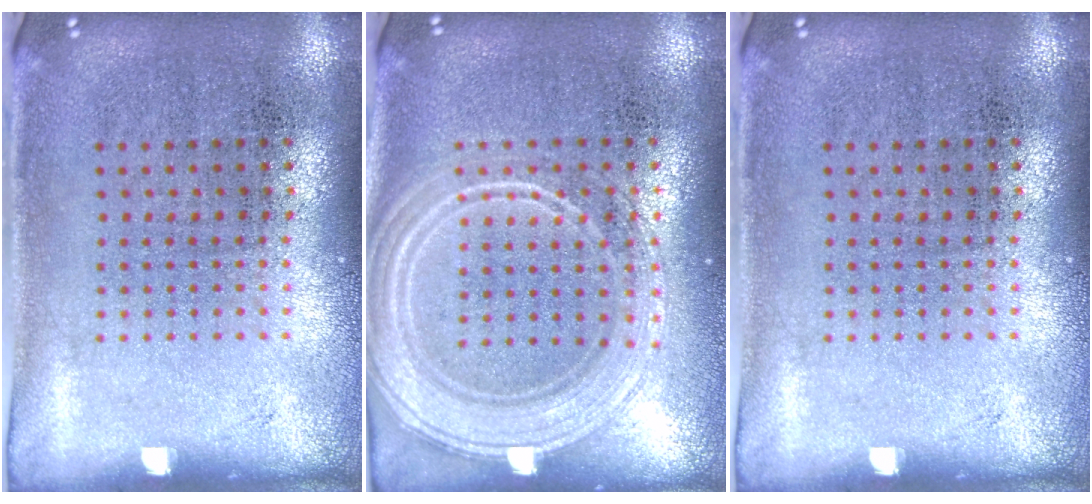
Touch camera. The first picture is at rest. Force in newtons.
{"total": 2.3, "press": 2.3, "slide": 0.4}
{"total": 0.0}